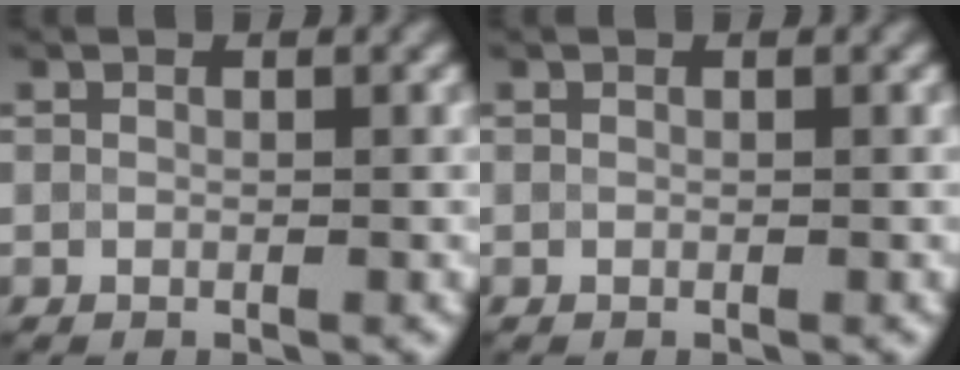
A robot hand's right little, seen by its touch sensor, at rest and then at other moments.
{"total": 0.0}